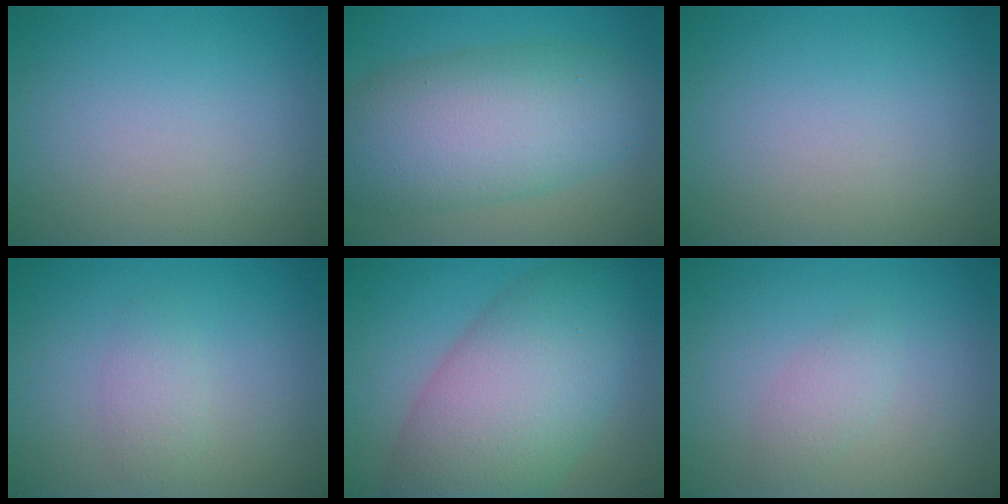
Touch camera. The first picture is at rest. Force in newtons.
{"total": 9.6, "press": 9.6, "slide": 0.3}
{"total": 0.0}
{"total": 1.7, "press": 1.7, "slide": 0.0}
{"total": 10.6, "press": 10.6, "slide": 0.5}
{"total": 1.5, "press": 1.5, "slide": 0.0}